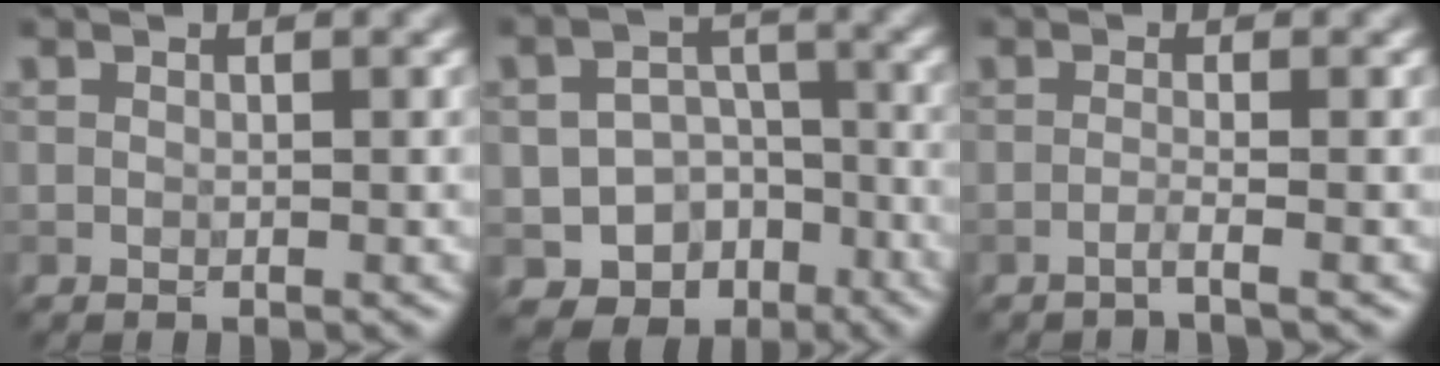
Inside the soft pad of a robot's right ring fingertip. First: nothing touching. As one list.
[{"total": 7.6, "force": [-4.3, 5.7, 2.5], "torque": [-0.016, -0.005, -0.065]}, {"total": 1.3, "force": [-0.8, 0.2, 1.1], "torque": [-0.011, 0.001, -0.028]}]